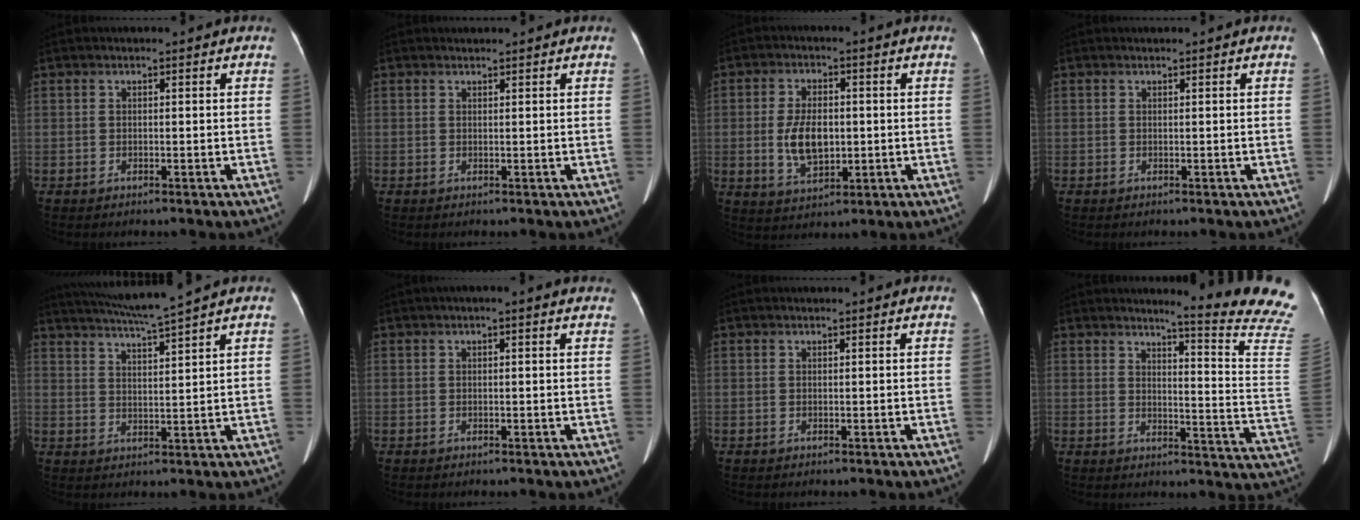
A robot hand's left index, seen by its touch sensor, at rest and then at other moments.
{"total": 0.6, "force": [0.5, 0.1, 0.0], "torque": [-0.008, 0.012, 0.012]}
{"total": 7.2, "force": [-0.5, 3.8, 6.1], "torque": [-0.131, 0.002, -0.001]}
{"total": 0.0}
{"total": 7.6, "force": [6.7, -1.9, 3.0], "torque": [-0.056, 0.000, 0.116]}
{"total": 1.5, "force": [0.8, 0.1, 1.2], "torque": [-0.017, 0.013, 0.006]}
{"total": 0.0}
{"total": 16.8, "force": [15.3, -1.9, 6.5], "torque": [-0.086, -0.141, 0.160]}